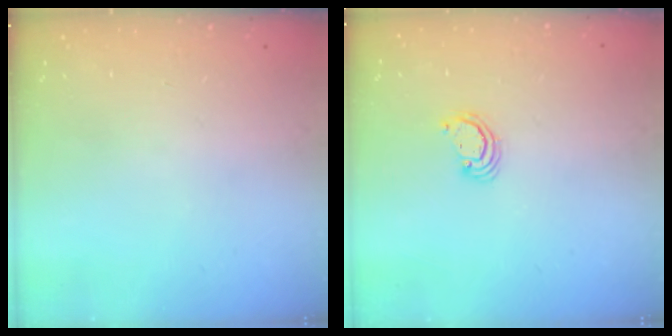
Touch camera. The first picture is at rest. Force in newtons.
{"total": 2.3, "press": 2.3, "slide": 0.2}